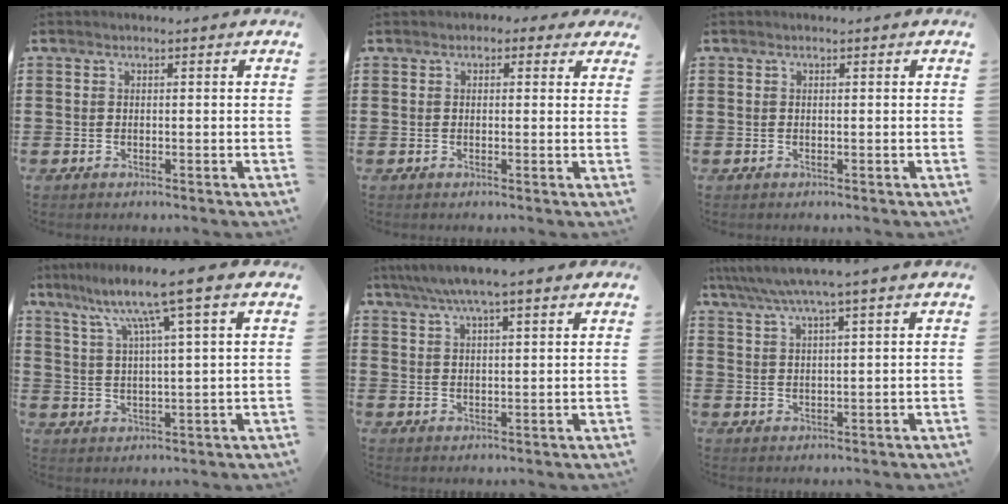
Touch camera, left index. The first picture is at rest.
{"total": 1.3, "force": [0.4, 1.1, 0.6], "torque": [-0.008, 0.006, 0.003]}
{"total": 0.0}
{"total": 8.6, "force": [5.3, -0.3, 6.7], "torque": [-0.147, -0.014, 0.085]}
{"total": 5.3, "force": [4.0, 0.5, 3.4], "torque": [-0.074, -0.004, 0.071]}
{"total": 4.5, "force": [3.3, -0.4, 3.0], "torque": [-0.067, -0.010, 0.055]}